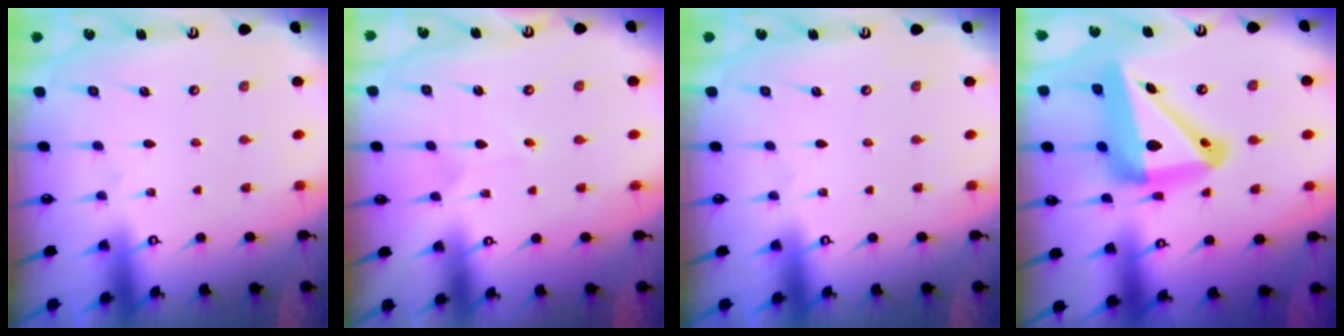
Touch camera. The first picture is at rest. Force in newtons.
{"total": 3.0, "press": 3.0, "slide": 0.2}
{"total": 0.0}
{"total": 21.1, "press": 21.0, "slide": 2.4}